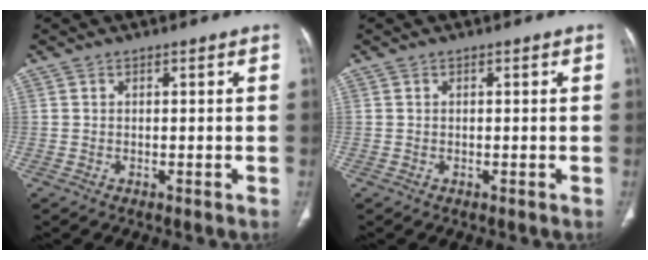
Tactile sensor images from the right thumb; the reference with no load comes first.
{"total": 0.0}